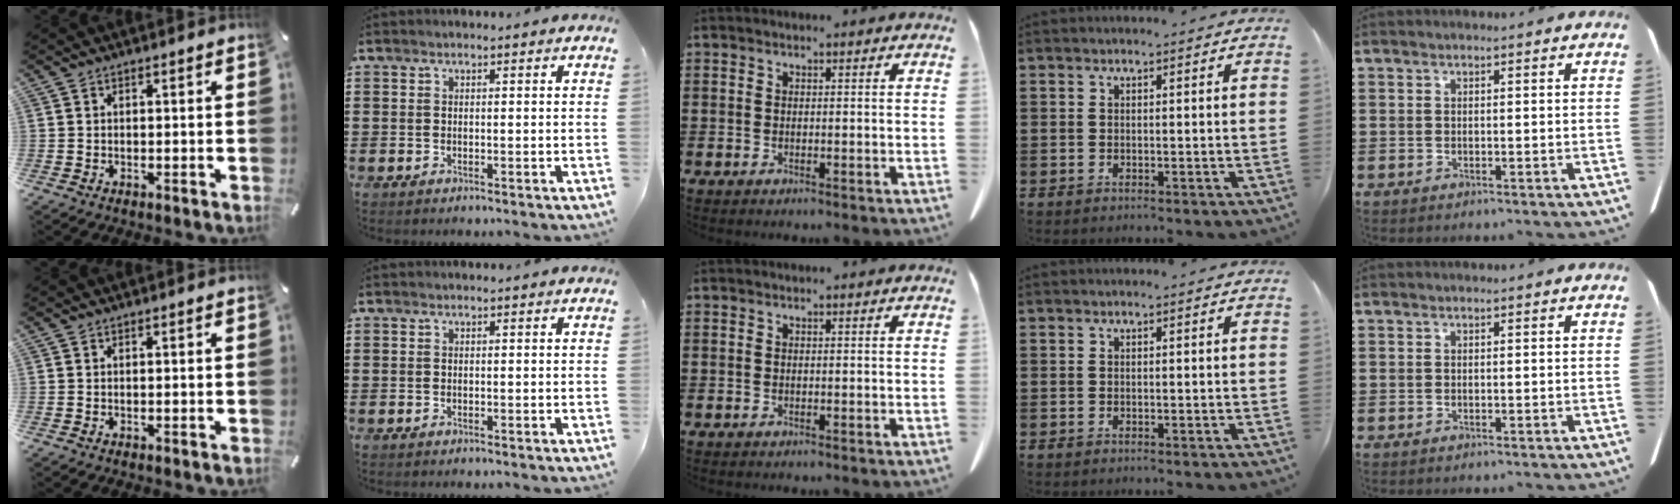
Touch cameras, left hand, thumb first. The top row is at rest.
{}